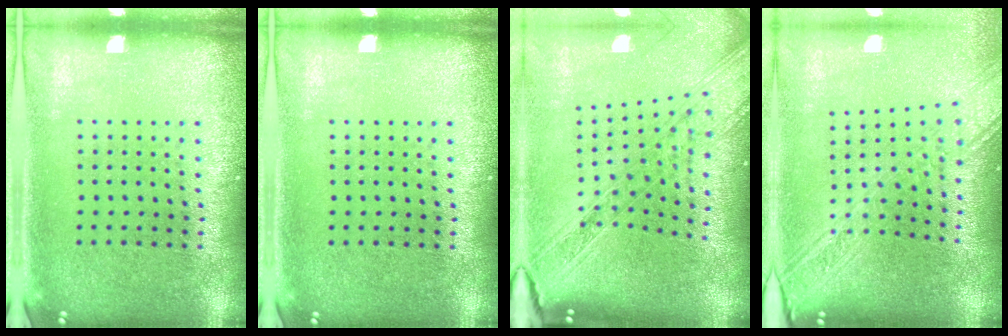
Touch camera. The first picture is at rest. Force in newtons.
{"total": 0.0}
{"total": 2.4, "press": 2.0, "slide": 1.3}
{"total": 2.7, "press": 2.2, "slide": 1.5}